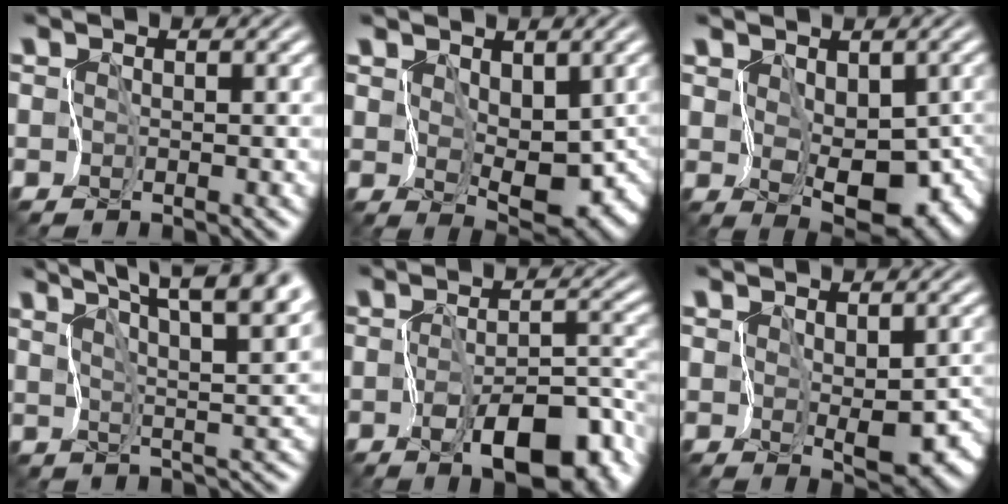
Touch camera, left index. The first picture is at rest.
{"total": 8.0, "force": [1.5, 5.0, 6.0], "torque": [-0.080, -0.023, 0.049]}
{"total": 9.4, "force": [0.1, 5.8, 7.4], "torque": [-0.094, -0.031, 0.027]}
{"total": 10.7, "force": [8.2, 1.9, 6.5], "torque": [-0.097, 0.009, 0.122]}
{"total": 7.4, "force": [-4.4, 2.5, 5.3], "torque": [-0.076, -0.023, -0.050]}
{"total": 6.9, "force": [0.1, 4.3, 5.4], "torque": [-0.062, -0.031, 0.029]}